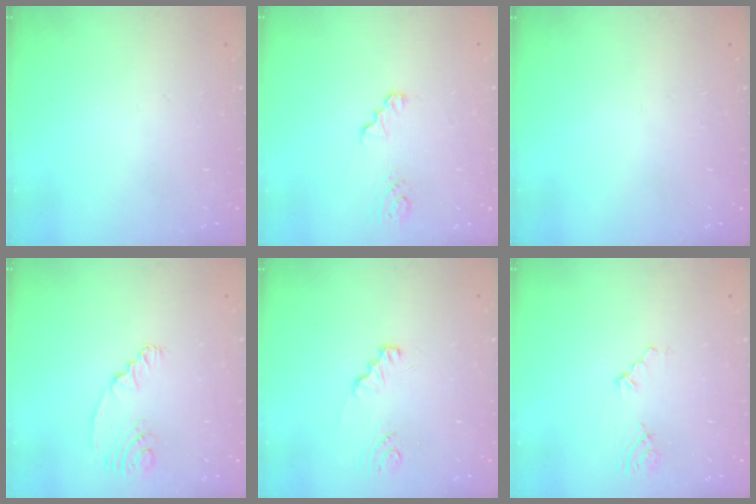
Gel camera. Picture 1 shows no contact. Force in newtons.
{"total": 2.6, "press": 2.6, "slide": 0.3}
{"total": 0.0}
{"total": 5.6, "press": 2.5, "slide": 5.0}
{"total": 1.5, "press": 1.4, "slide": 0.1}
{"total": 3.0, "press": 2.2, "slide": 2.0}